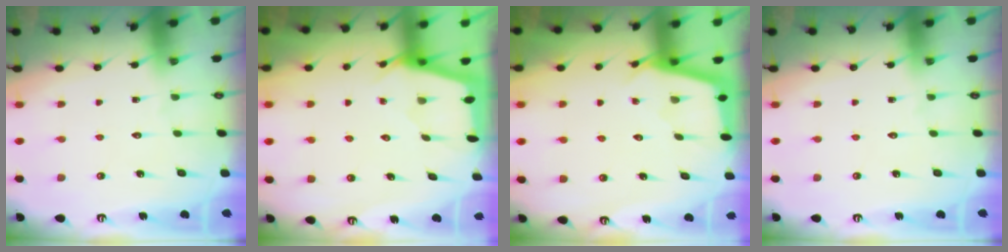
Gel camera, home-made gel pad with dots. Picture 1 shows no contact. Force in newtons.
{"total": 2.3, "press": 2.3, "slide": 0.3}
{"total": 3.0, "press": 3.0, "slide": 0.3}
{"total": 0.0}